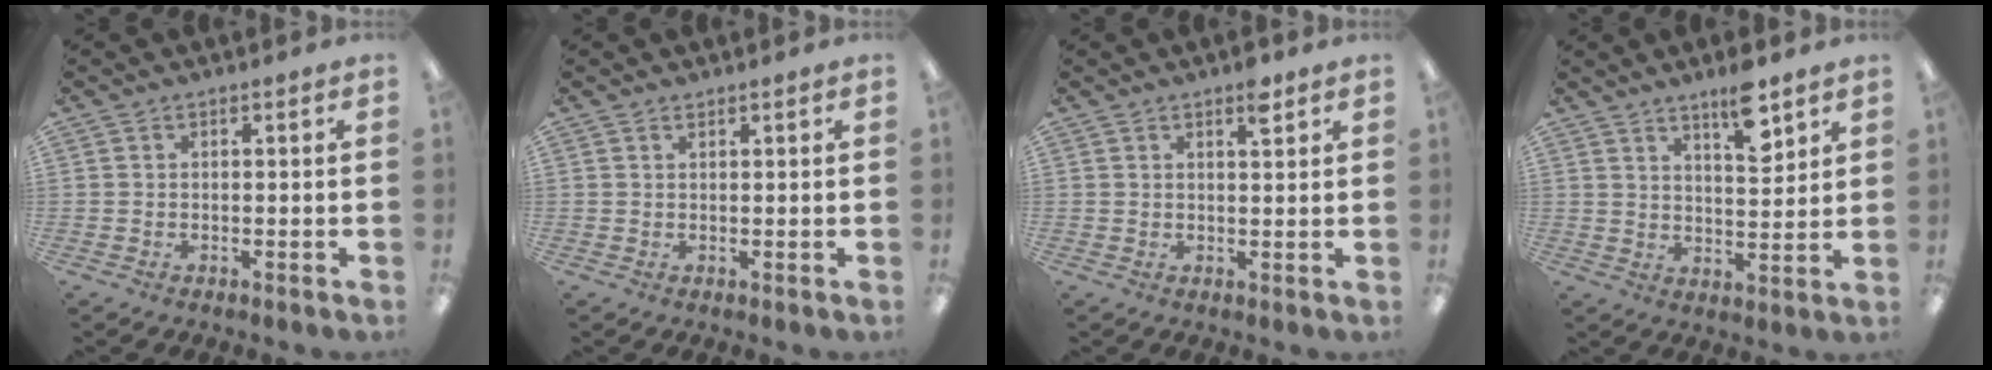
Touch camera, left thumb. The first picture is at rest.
{"total": 0.7, "force": [0.6, 0.2, 0.2], "torque": [-0.006, 0.001, 0.011]}
{"total": 3.6, "force": [2.5, 1.1, 2.4], "torque": [-0.030, -0.009, 0.038]}
{"total": 8.4, "force": [6.4, 2.3, 5.0], "torque": [-0.065, -0.043, 0.105]}